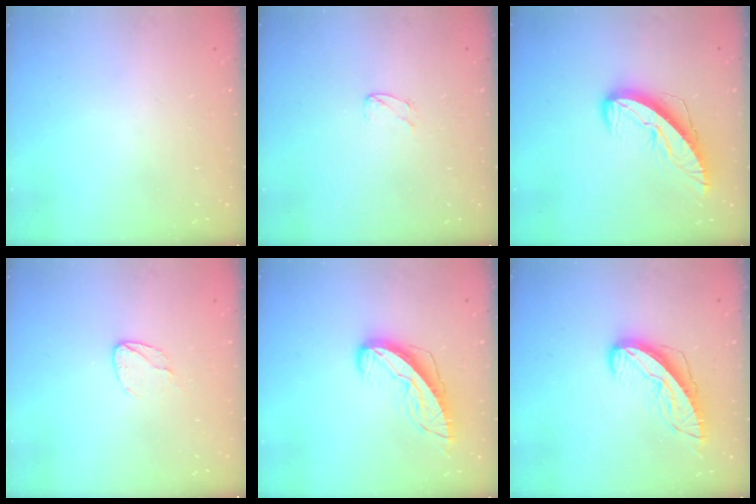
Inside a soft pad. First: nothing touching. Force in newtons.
{"total": 3.6, "press": 3.6, "slide": 0.3}
{"total": 10.7, "press": 10.6, "slide": 1.3}
{"total": 5.0, "press": 5.0, "slide": 0.5}
{"total": 9.6, "press": 9.5, "slide": 1.1}
{"total": 9.6, "press": 9.5, "slide": 1.1}